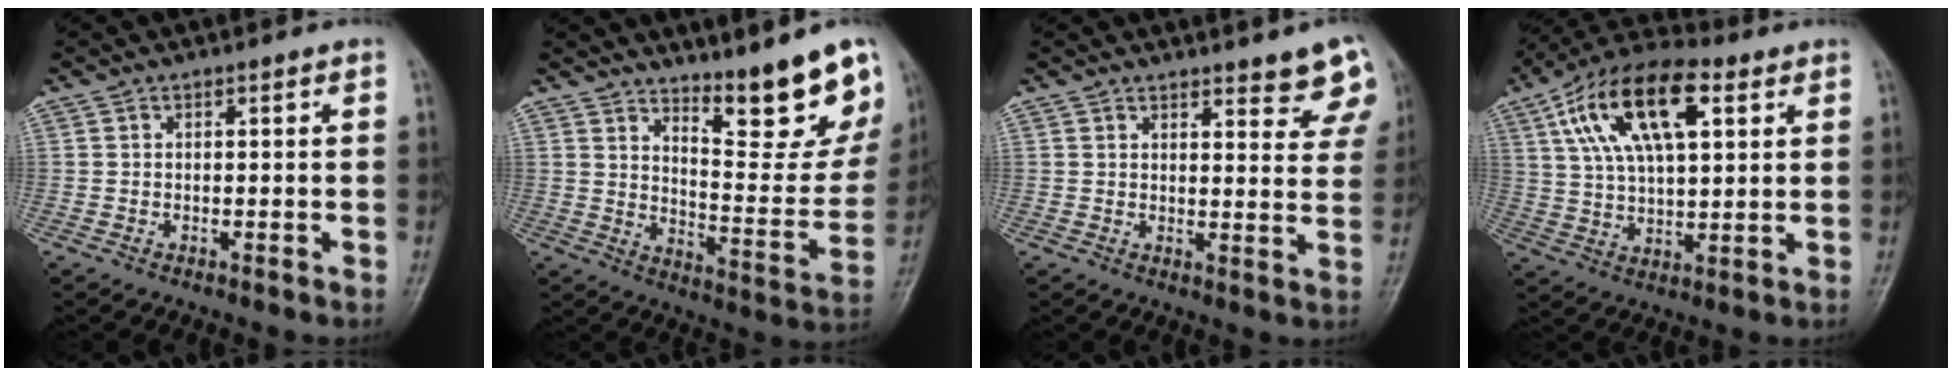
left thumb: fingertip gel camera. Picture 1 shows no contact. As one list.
[{"total": 15.5, "force": [11.3, 3.6, 10.0], "torque": [-0.092, -0.086, 0.177]}, {"total": 7.8, "force": [6.3, 2.2, 4.0], "torque": [-0.020, -0.037, 0.064]}, {"total": 17.1, "force": [6.2, 6.5, 14.5], "torque": [-0.275, 0.013, 0.109]}]